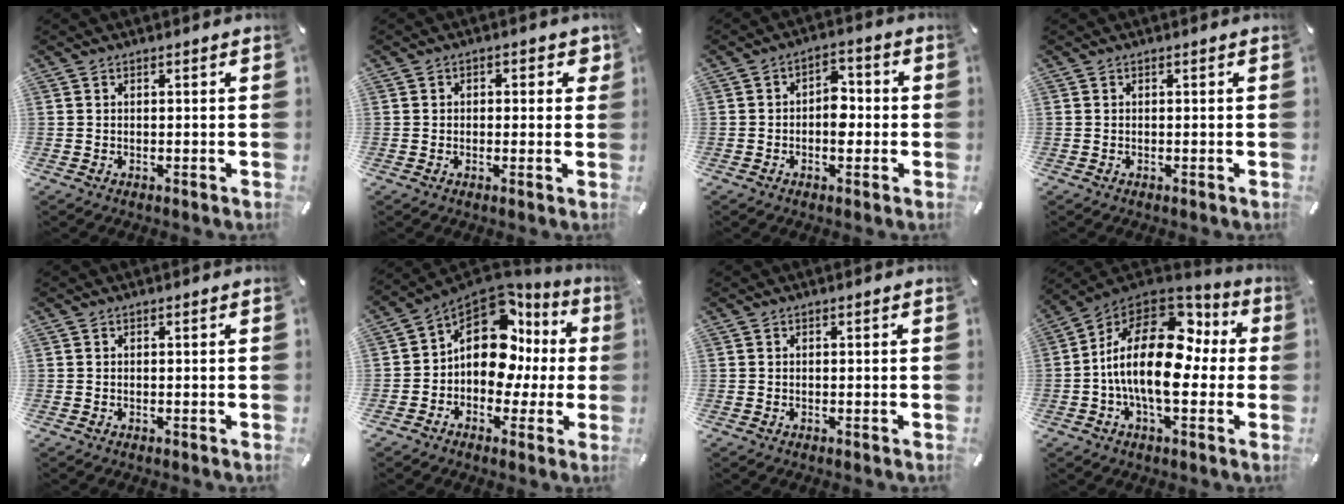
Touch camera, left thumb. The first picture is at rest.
{"total": 2.5, "force": [0.0, 2.1, 1.3], "torque": [-0.002, 0.002, -0.008]}
{"total": 5.5, "force": [-1.2, 3.6, 3.9], "torque": [-0.046, 0.005, -0.027]}
{"total": 0.0}
{"total": 0.0}
{"total": 15.1, "force": [3.5, 10.4, 10.4], "torque": [-0.180, -0.029, 0.055]}
{"total": 0.0}
{"total": 21.3, "force": [0.0, 11.5, 18.0], "torque": [-0.342, -0.002, 0.001]}